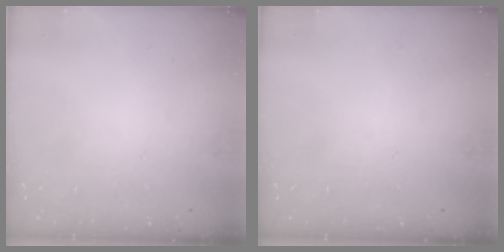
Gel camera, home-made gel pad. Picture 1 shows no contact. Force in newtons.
{"total": 0.0}